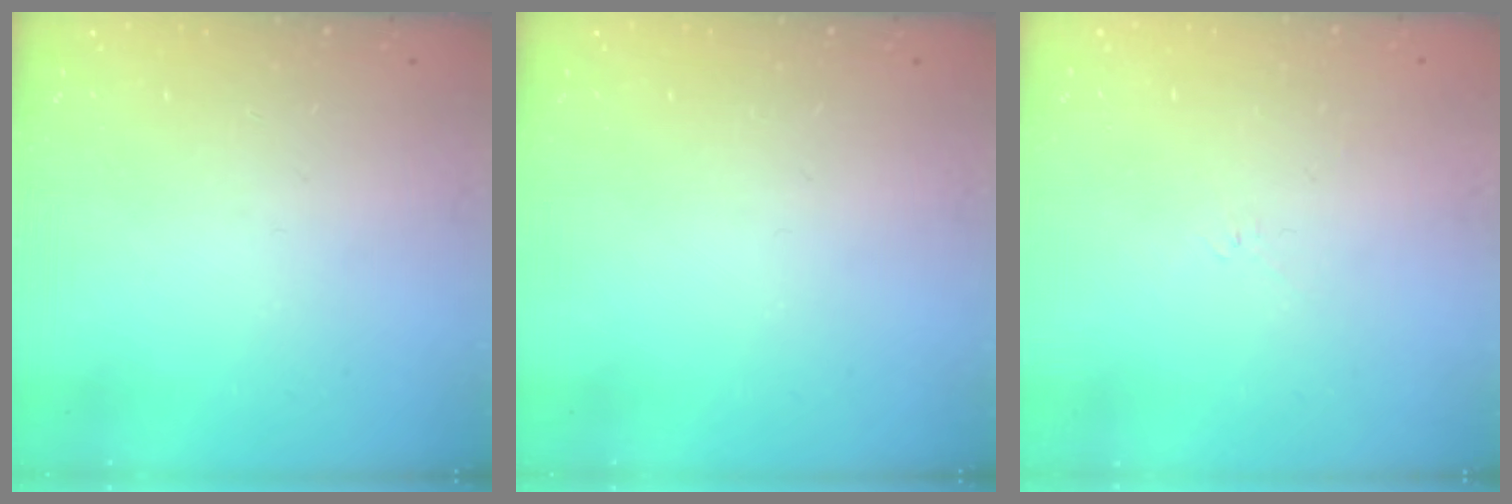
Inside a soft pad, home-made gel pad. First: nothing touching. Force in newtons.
{"total": 0.0}
{"total": 2.6, "press": 2.5, "slide": 0.6}